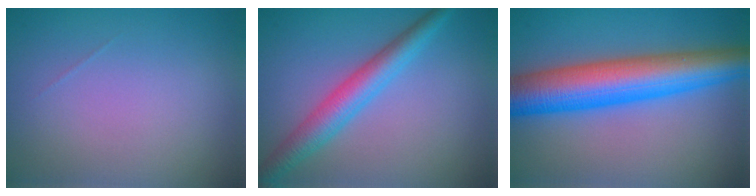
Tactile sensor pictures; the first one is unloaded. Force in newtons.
{"total": 4.2, "press": 4.2, "slide": 0.1}
{"total": 9.6, "press": 9.6, "slide": 0.1}